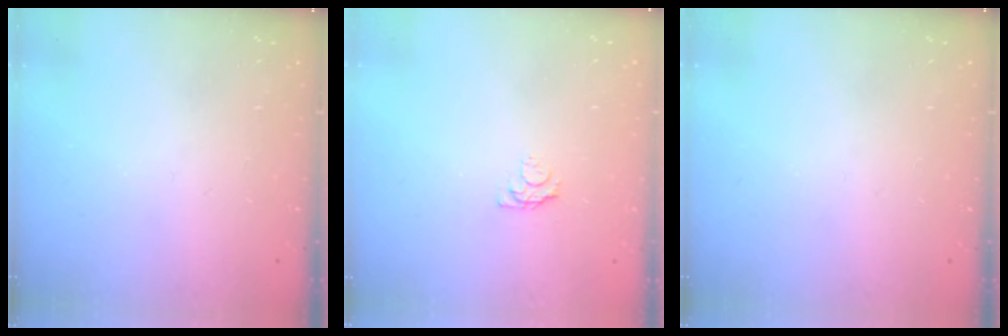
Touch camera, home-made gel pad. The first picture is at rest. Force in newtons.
{"total": 4.0, "press": 4.0, "slide": 0.4}
{"total": 0.0}